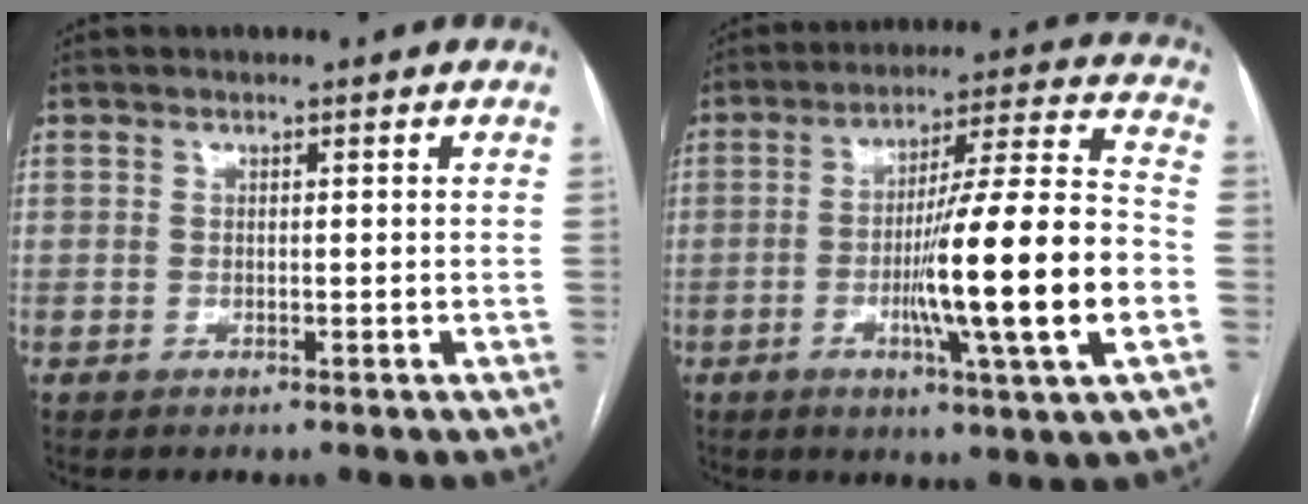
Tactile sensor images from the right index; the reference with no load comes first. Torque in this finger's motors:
{"motor_torque": [2.14, 0.00, 1.05, 0.21]}